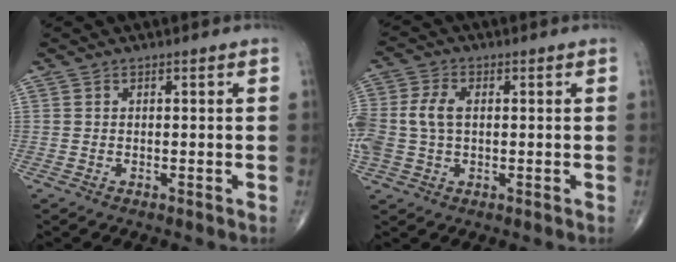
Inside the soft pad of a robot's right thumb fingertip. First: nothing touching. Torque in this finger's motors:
{"motor_torque": [0.61, 0.58, 1.09, 0.46, 0.11]}